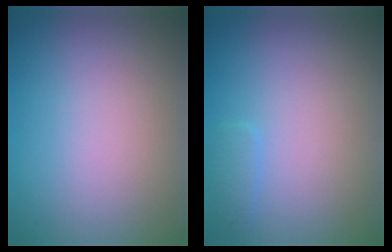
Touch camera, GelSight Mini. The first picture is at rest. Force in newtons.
{"total": 0.9, "press": 0.9, "slide": 0.1}